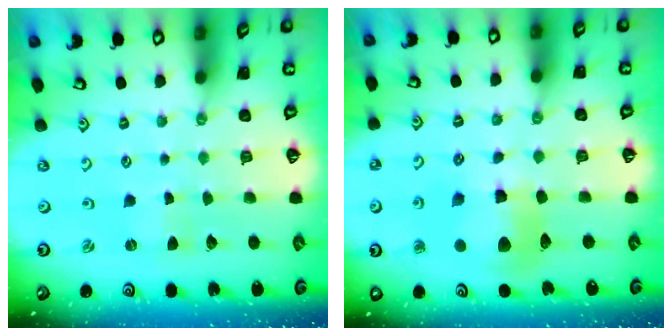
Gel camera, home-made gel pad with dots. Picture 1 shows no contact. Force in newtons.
{"total": 12.2, "press": 12.1, "slide": 1.5}